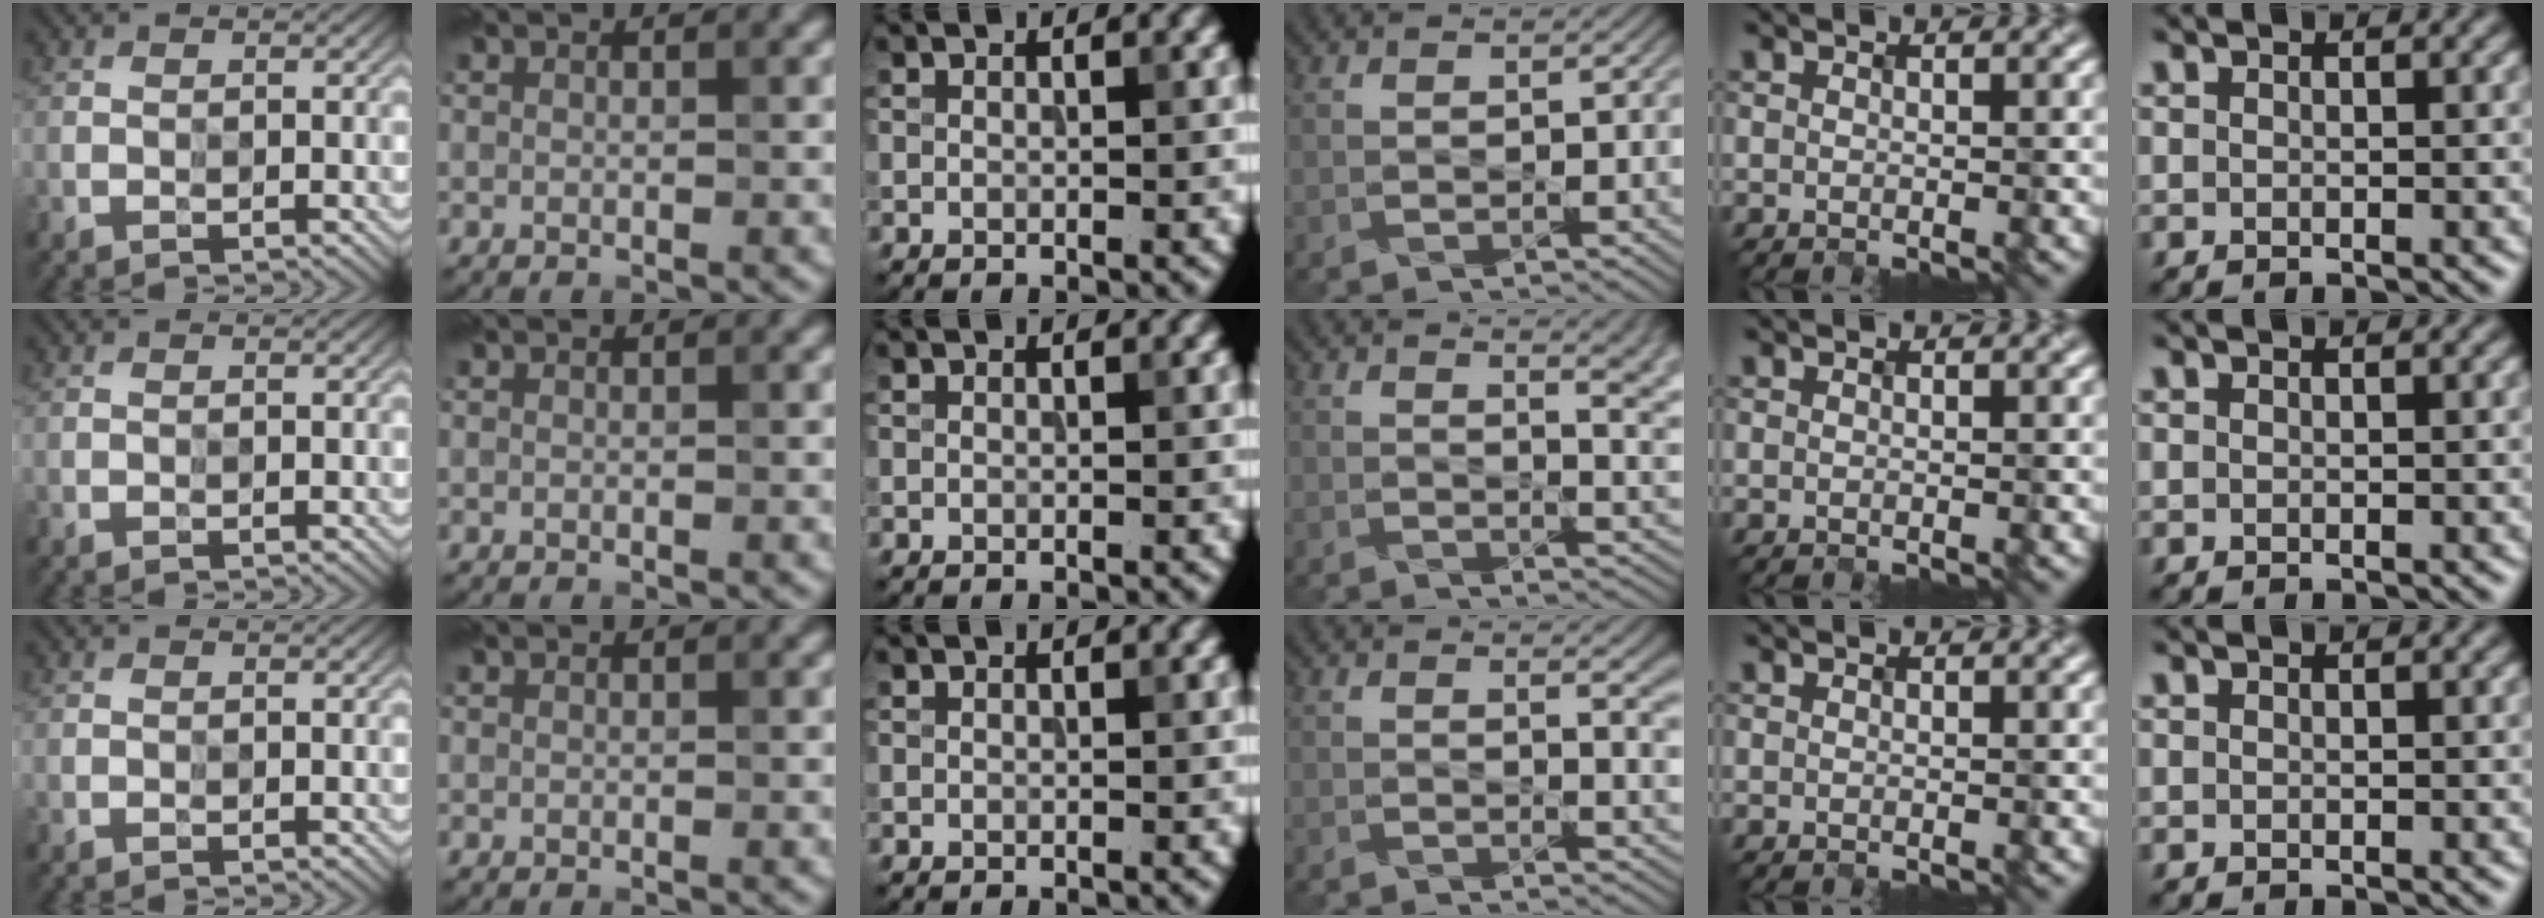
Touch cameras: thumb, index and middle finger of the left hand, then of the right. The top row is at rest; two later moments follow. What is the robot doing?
{"motion": "insert", "object": "connector and pipe"}